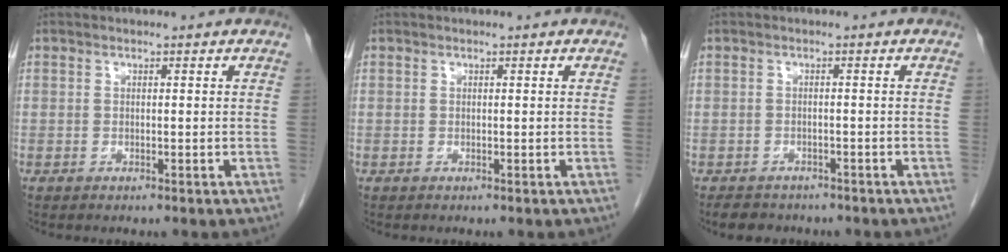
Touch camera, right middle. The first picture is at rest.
{"total": 0.0}
{"total": 4.9, "force": [-4.2, 2.3, 1.2], "torque": [-0.021, 0.000, -0.055]}